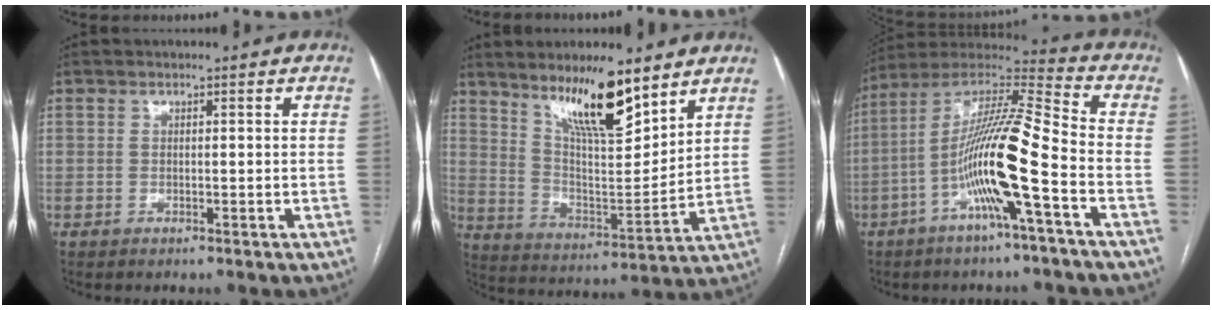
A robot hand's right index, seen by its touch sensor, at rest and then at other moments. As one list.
[{"total": 13.7, "force": [9.8, 2.4, 9.3], "torque": [-0.160, -0.012, 0.179]}, {"total": 16.1, "force": [-5.0, 0.3, 15.3], "torque": [-0.287, 0.010, -0.098]}]